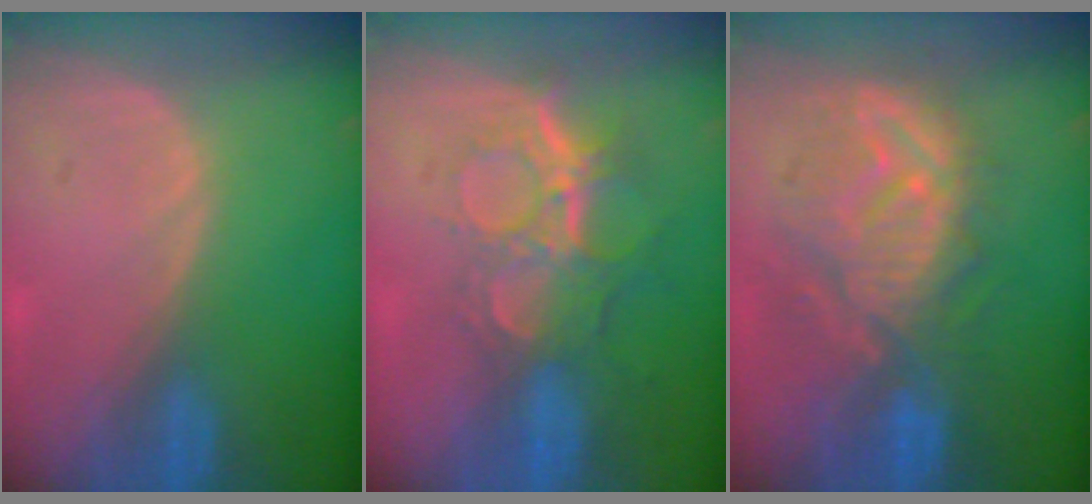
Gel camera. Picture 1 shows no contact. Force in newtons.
{"total": 9.5, "press": 8.0, "slide": 5.1}
{"total": 10.7, "press": 10.2, "slide": 3.5}